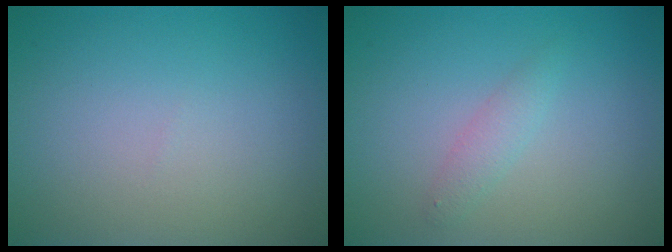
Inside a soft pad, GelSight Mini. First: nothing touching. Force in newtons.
{"total": 1.4, "press": 1.4, "slide": 0.0}